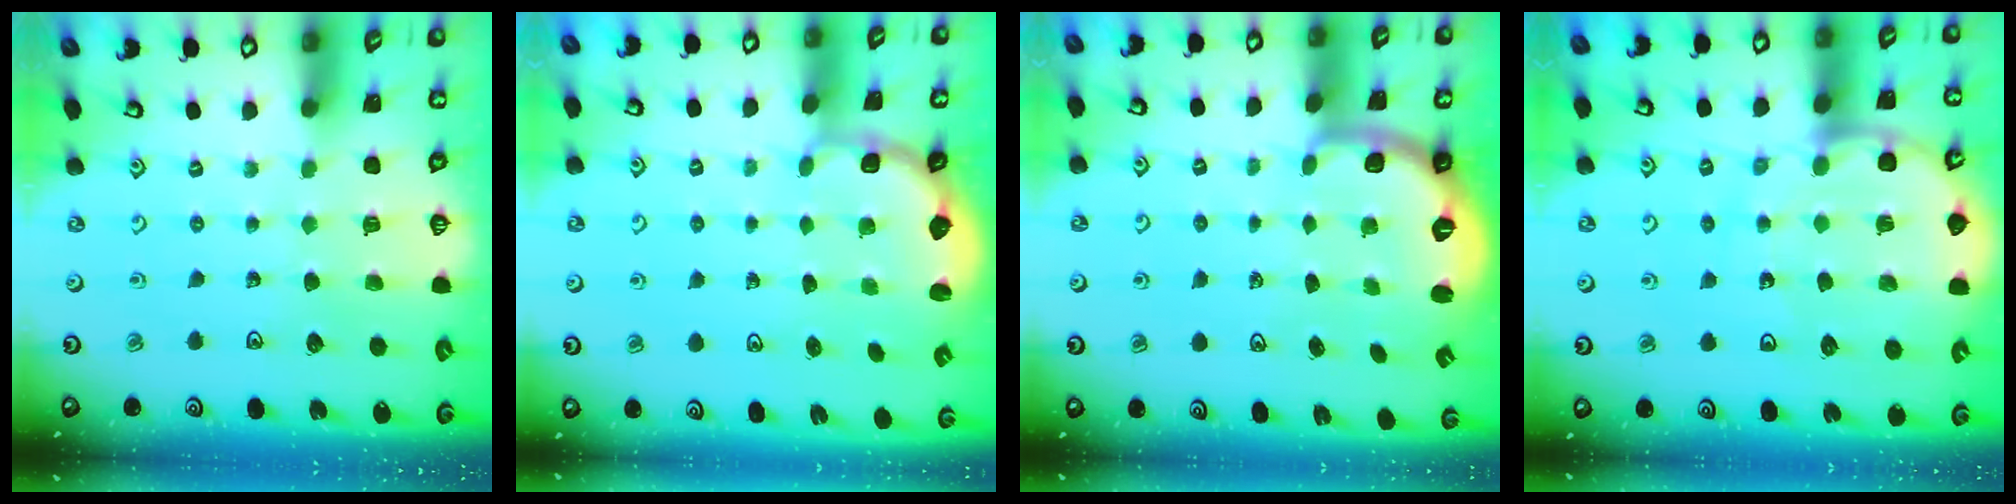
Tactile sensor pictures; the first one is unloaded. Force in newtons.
{"total": 2.7, "press": 2.3, "slide": 1.5}
{"total": 2.8, "press": 1.8, "slide": 2.1}
{"total": 10.7, "press": 10.6, "slide": 1.4}